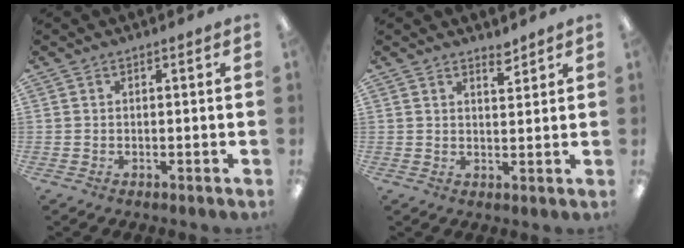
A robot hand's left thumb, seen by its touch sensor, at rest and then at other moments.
{"total": 3.4, "force": [3.0, 1.2, 1.1], "torque": [-0.001, -0.020, 0.050]}